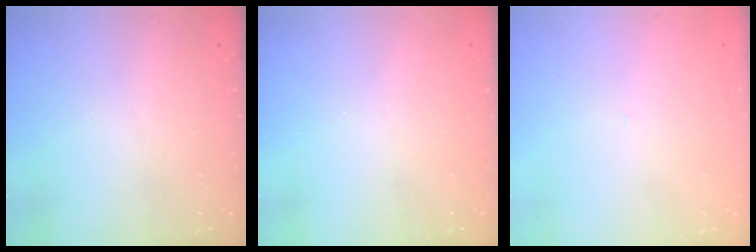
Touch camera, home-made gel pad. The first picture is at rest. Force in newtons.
{"total": 0.0}
{"total": 0.9, "press": 0.9, "slide": 0.1}